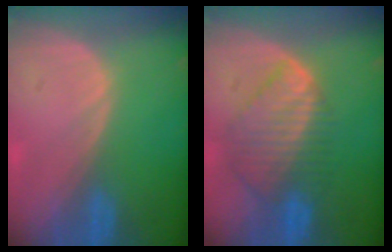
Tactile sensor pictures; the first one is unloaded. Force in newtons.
{"total": 8.5, "press": 7.6, "slide": 3.9}